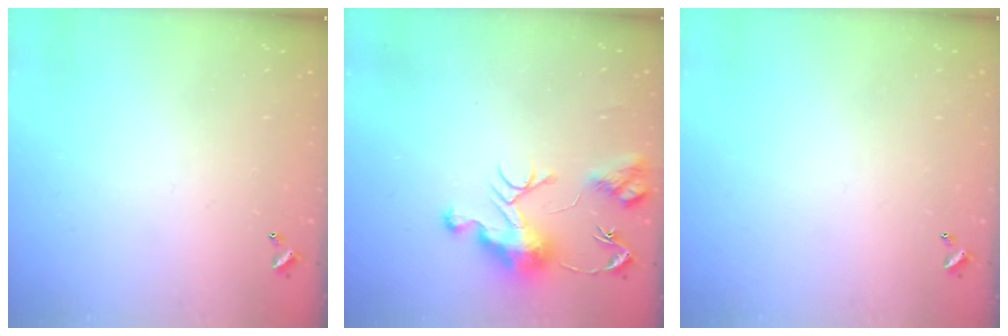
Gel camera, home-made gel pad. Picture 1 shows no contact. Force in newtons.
{"total": 9.4, "press": 9.4, "slide": 0.7}
{"total": 0.0}